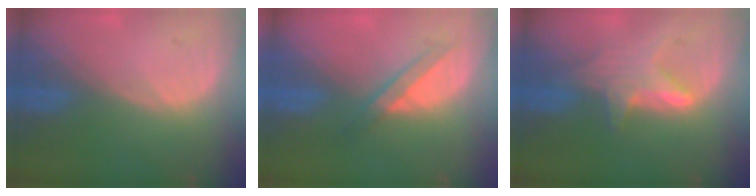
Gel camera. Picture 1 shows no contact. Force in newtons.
{"total": 3.6, "press": 3.4, "slide": 1.1}
{"total": 5.1, "press": 5.1, "slide": 0.5}